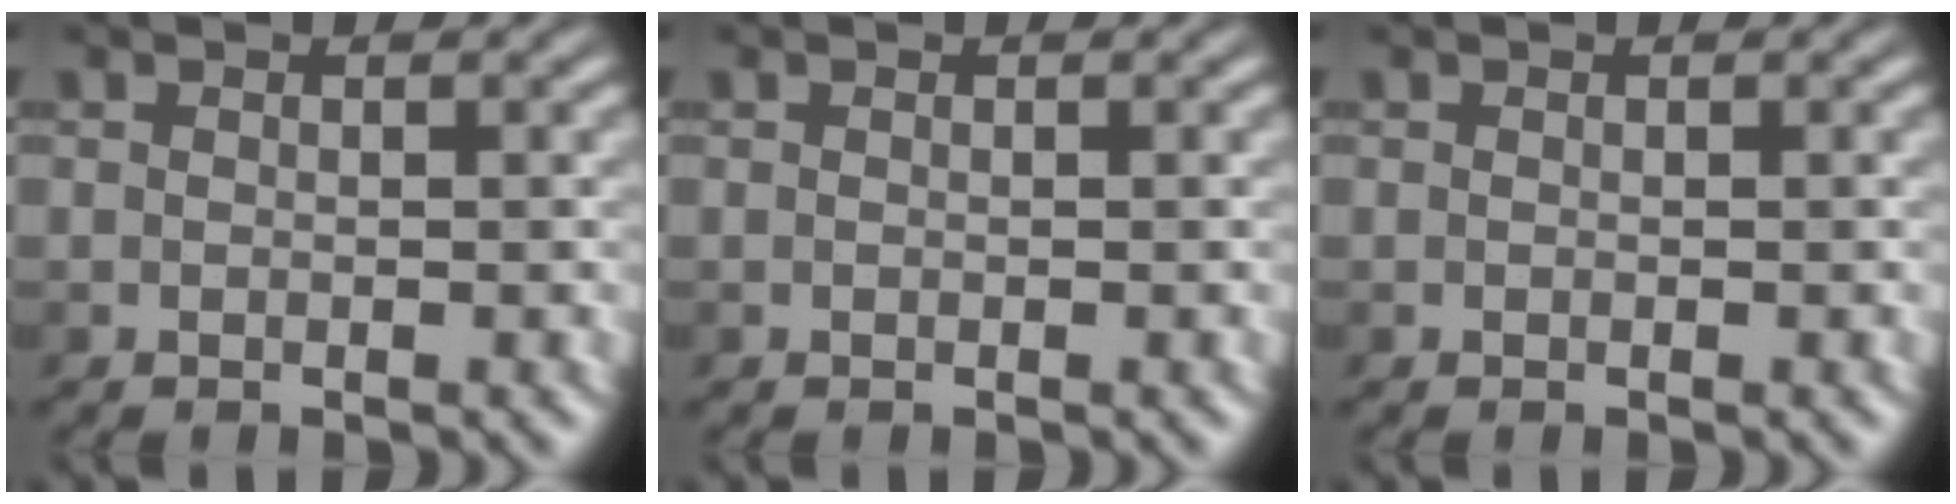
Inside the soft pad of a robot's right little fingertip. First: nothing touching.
{"total": 0.0}
{"total": 0.0}